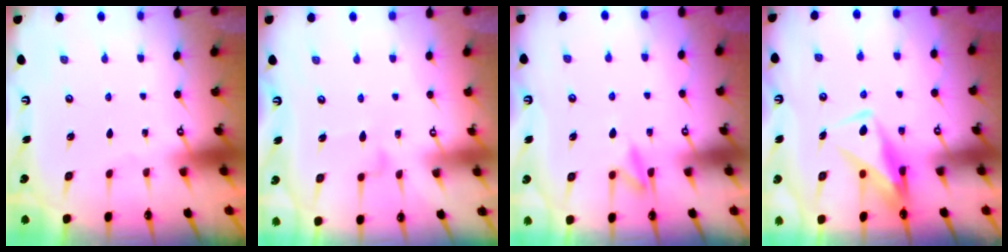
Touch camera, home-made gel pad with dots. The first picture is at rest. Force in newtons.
{"total": 7.1, "press": 7.1, "slide": 0.3}
{"total": 9.9, "press": 9.8, "slide": 1.4}
{"total": 10.2, "press": 10.1, "slide": 1.0}